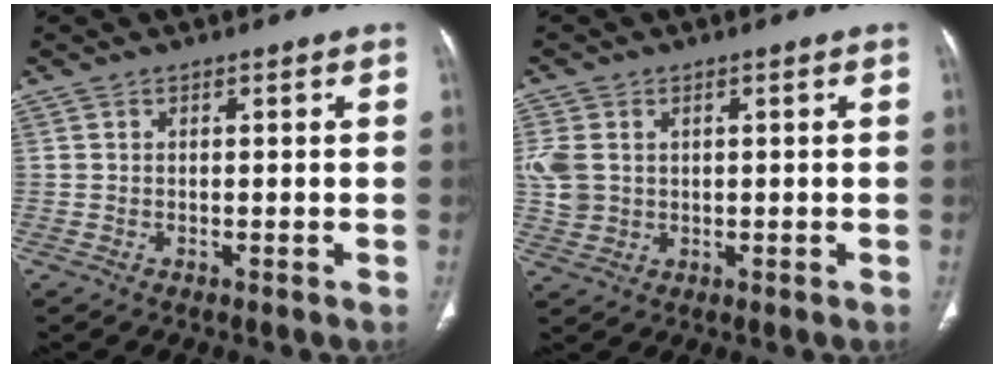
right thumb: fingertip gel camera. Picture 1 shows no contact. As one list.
[{"total": 5.8, "force": [1.1, 4.5, 3.4], "torque": [-0.077, -0.002, 0.028]}]